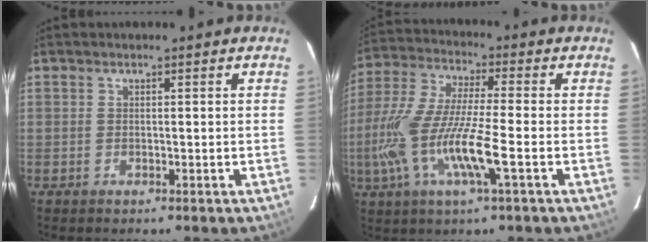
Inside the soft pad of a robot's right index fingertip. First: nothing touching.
{"total": 15.8, "force": [-4.5, 2.2, 15.0], "torque": [-0.311, -0.013, -0.091]}